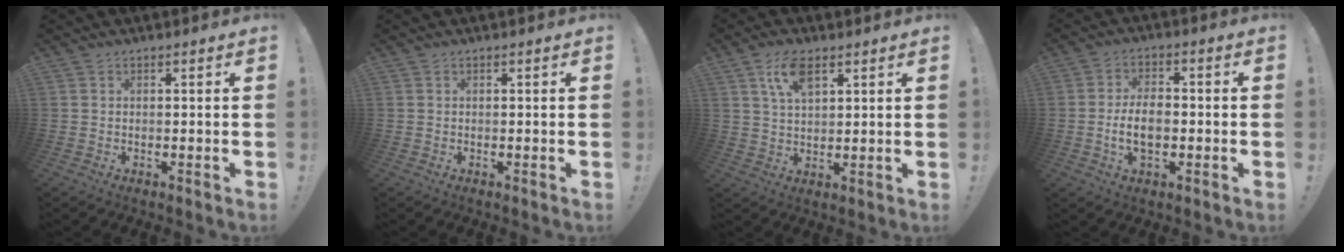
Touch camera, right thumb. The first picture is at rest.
{"total": 0.0}
{"total": 8.1, "force": [4.2, 3.9, 5.7], "torque": [-0.104, -0.004, 0.078]}
{"total": 8.3, "force": [-1.7, 4.7, 6.6], "torque": [-0.122, 0.001, -0.034]}